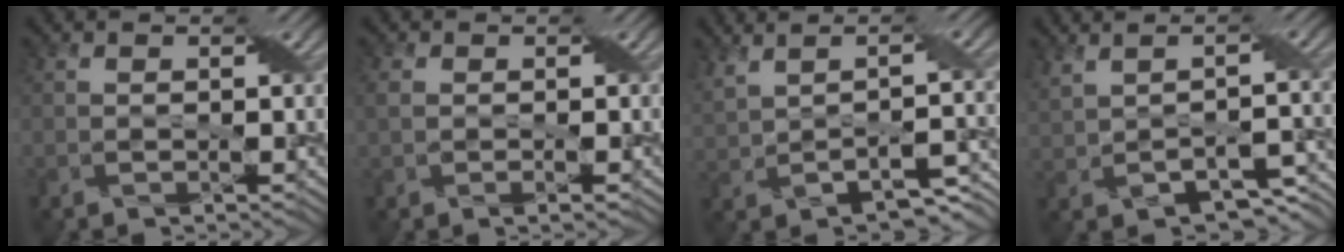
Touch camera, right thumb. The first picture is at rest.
{"total": 2.5, "force": [-0.3, 1.4, 2.0], "torque": [-0.049, -0.001, -0.005]}
{"total": 6.8, "force": [0.4, 2.3, 6.4], "torque": [-0.130, -0.001, 0.020]}
{"total": 6.0, "force": [-0.2, 2.4, 5.5], "torque": [-0.109, -0.006, 0.016]}